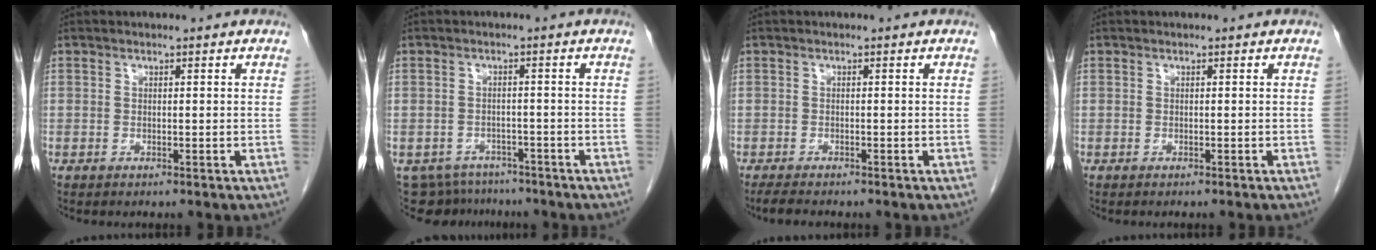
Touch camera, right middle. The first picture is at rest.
{"total": 7.4, "force": [-6.4, 3.7, 0.2], "torque": [-0.005, 0.006, -0.082]}
{"total": 3.0, "force": [-2.6, 0.5, 1.5], "torque": [-0.031, -0.009, -0.039]}
{"total": 1.2, "force": [-1.1, 0.0, 0.6], "torque": [-0.005, 0.001, -0.012]}